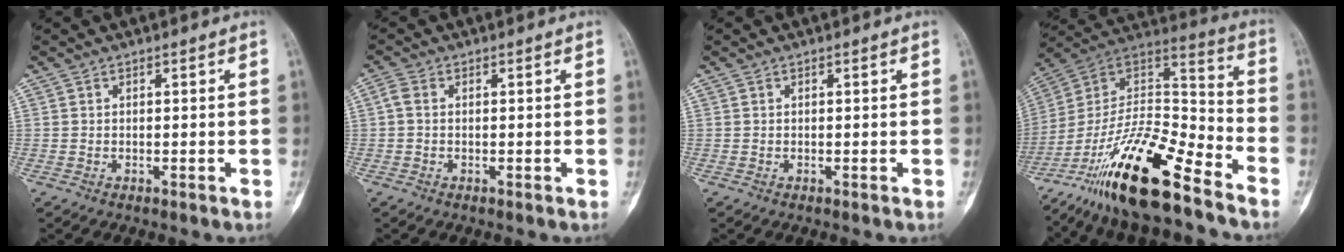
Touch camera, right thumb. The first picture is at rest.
{"total": 1.8, "force": [0.0, 1.2, 1.4], "torque": [-0.029, 0.003, -0.005]}
{"total": 0.0}
{"total": 23.7, "force": [-16.4, 5.8, 16.1], "torque": [-0.311, 0.070, -0.296]}